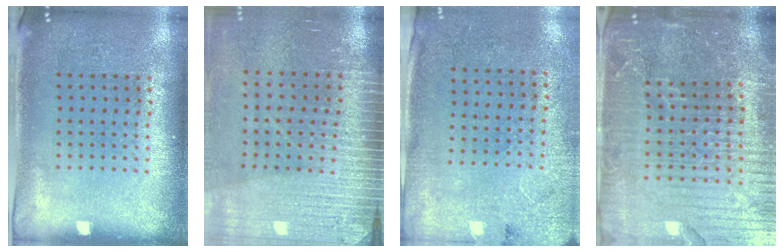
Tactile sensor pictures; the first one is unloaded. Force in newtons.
{"total": 3.6, "press": 3.4, "slide": 1.2}
{"total": 2.7, "press": 2.2, "slide": 1.5}
{"total": 6.0, "press": 5.3, "slide": 2.7}